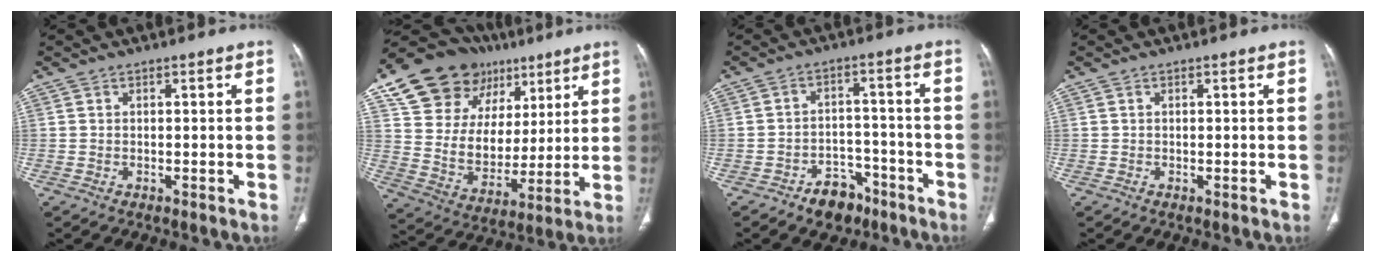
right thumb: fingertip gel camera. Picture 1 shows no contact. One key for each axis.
{"total": 23.0, "fx": 11.6, "fy": 16.6, "fz": 11.0, "tx": -0.143, "ty": 0.000, "tz": 0.208}
{"total": 7.5, "fx": -5.0, "fy": 4.8, "fz": 2.7, "tx": -0.009, "ty": 0.044, "tz": -0.074}
{"total": 0.0}